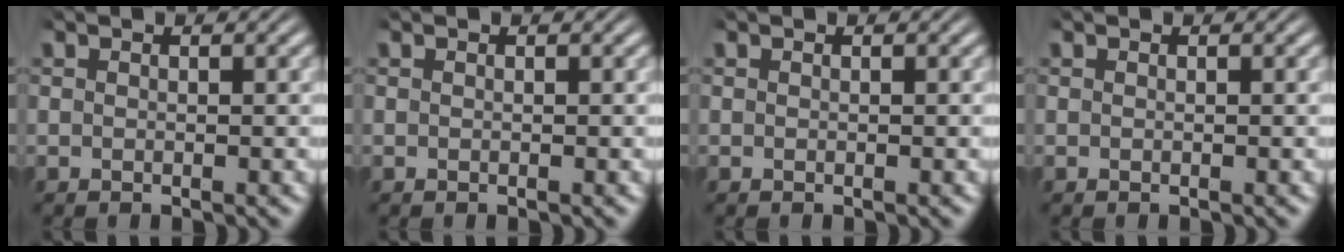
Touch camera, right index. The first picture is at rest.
{"total": 0.0}
{"total": 0.0}
{"total": 0.0}